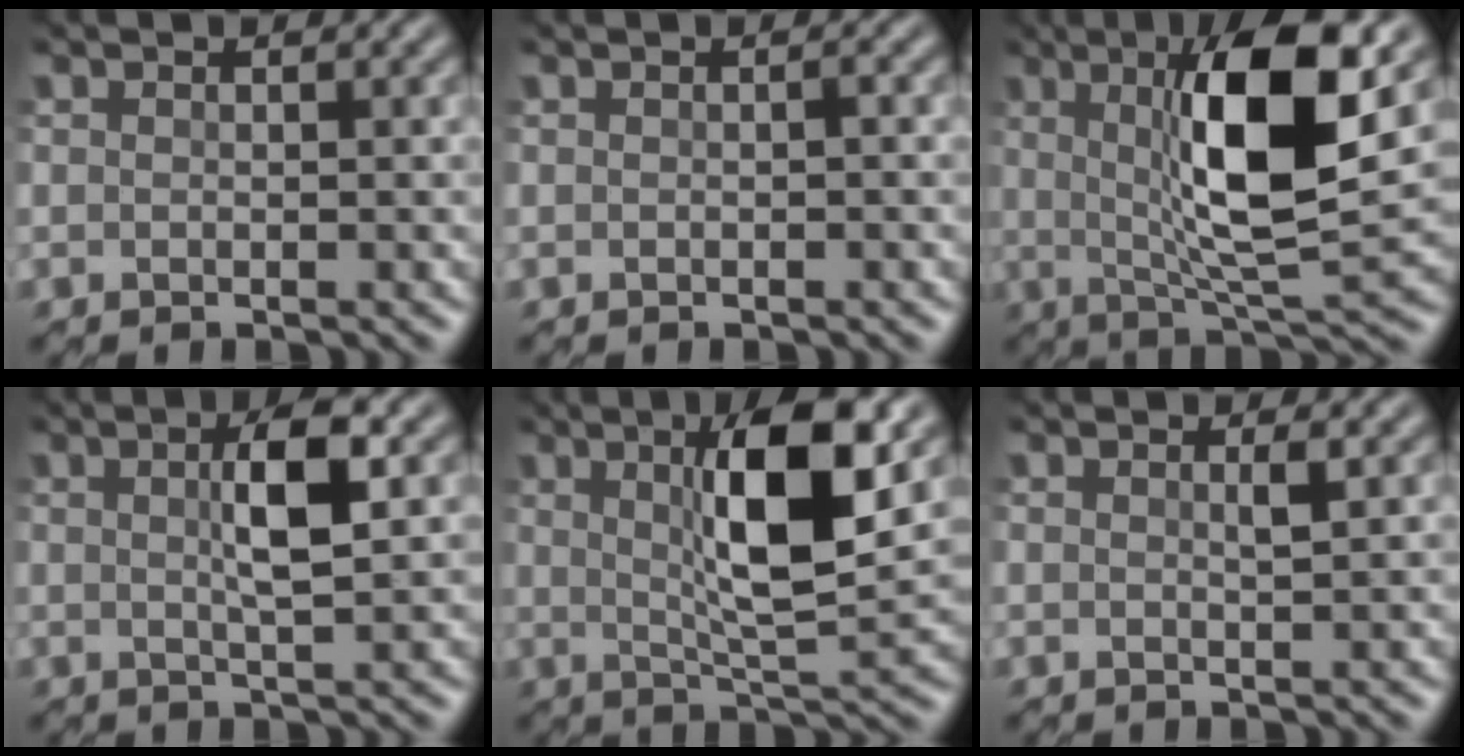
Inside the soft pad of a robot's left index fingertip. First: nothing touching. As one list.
[{"total": 0.6, "force": [-0.1, 0.1, 0.6], "torque": [-0.011, 0.002, -0.002]}, {"total": 9.8, "force": [2.1, 1.9, 9.3], "torque": [-0.154, 0.002, 0.040]}, {"total": 3.9, "force": [1.0, 0.5, 3.8], "torque": [-0.077, 0.009, 0.017]}, {"total": 7.9, "force": [2.2, 1.4, 7.5], "torque": [-0.123, 0.004, 0.036]}, {"total": 1.0, "force": [0.3, 0.0, 0.9], "torque": [-0.021, -0.001, 0.010]}]